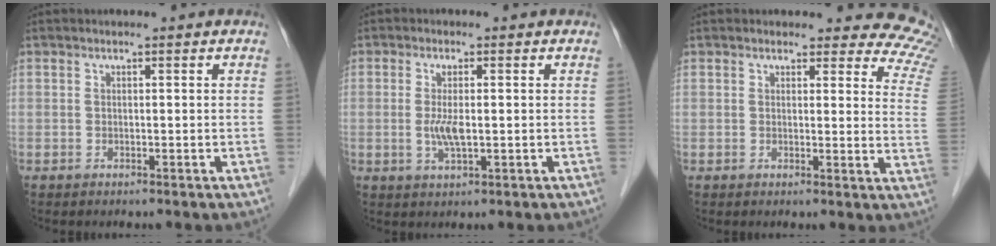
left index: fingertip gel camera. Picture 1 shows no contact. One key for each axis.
{"total": 3.8, "fx": -0.3, "fy": 0.8, "fz": 3.7, "tx": -0.080, "ty": -0.005, "tz": -0.004}
{"total": 11.5, "fx": 11.0, "fy": 3.2, "fz": 0.6, "tx": 0.048, "ty": -0.086, "tz": 0.067}